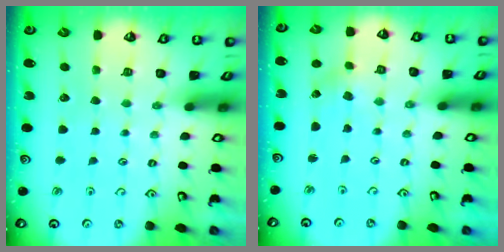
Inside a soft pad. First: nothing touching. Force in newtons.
{"total": 0.6, "press": 0.6, "slide": 0.1}